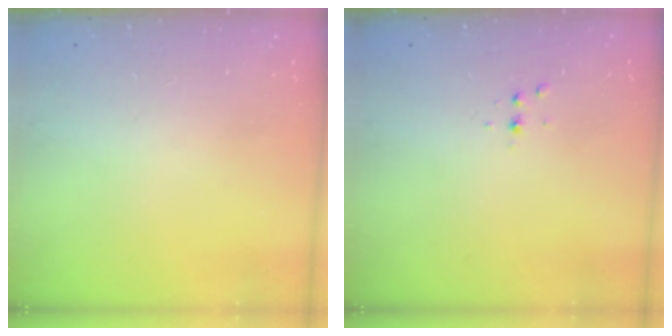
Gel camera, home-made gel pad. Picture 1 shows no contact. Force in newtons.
{"total": 2.3, "press": 2.3, "slide": 0.3}